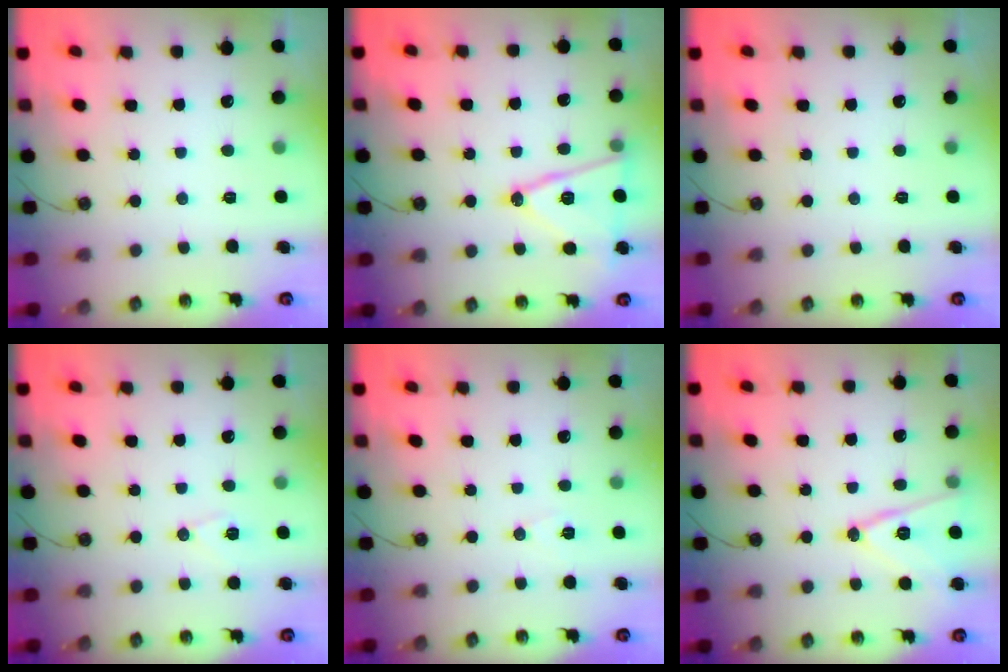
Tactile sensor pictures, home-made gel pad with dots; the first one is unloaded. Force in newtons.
{"total": 14.6, "press": 14.2, "slide": 3.4}
{"total": 0.0}
{"total": 7.2, "press": 6.8, "slide": 2.1}
{"total": 6.2, "press": 4.3, "slide": 4.5}
{"total": 13.4, "press": 13.0, "slide": 3.4}